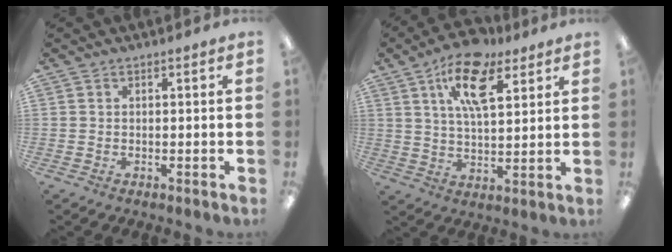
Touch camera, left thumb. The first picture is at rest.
{"total": 14.8, "force": [8.1, 6.6, 10.4], "torque": [-0.171, -0.021, 0.141]}